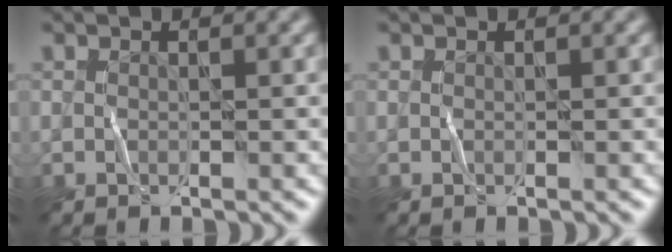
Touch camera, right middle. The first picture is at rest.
{"total": 0.0}